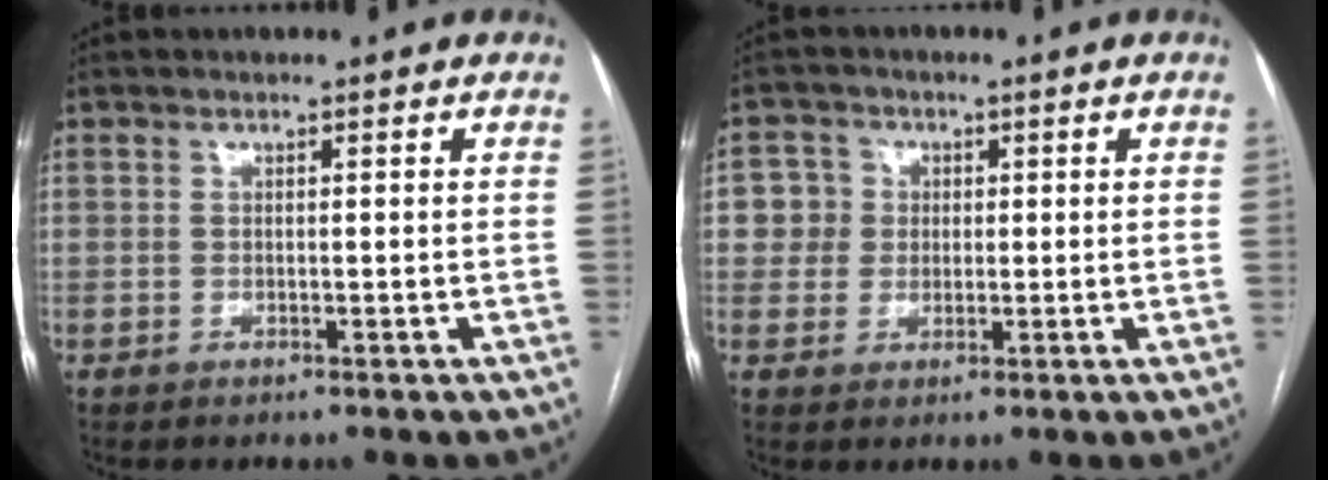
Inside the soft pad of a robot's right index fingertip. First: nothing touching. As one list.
[{"total": 4.7, "force": [0.7, 4.6, 0.3], "torque": [0.004, 0.017, 0.015]}]